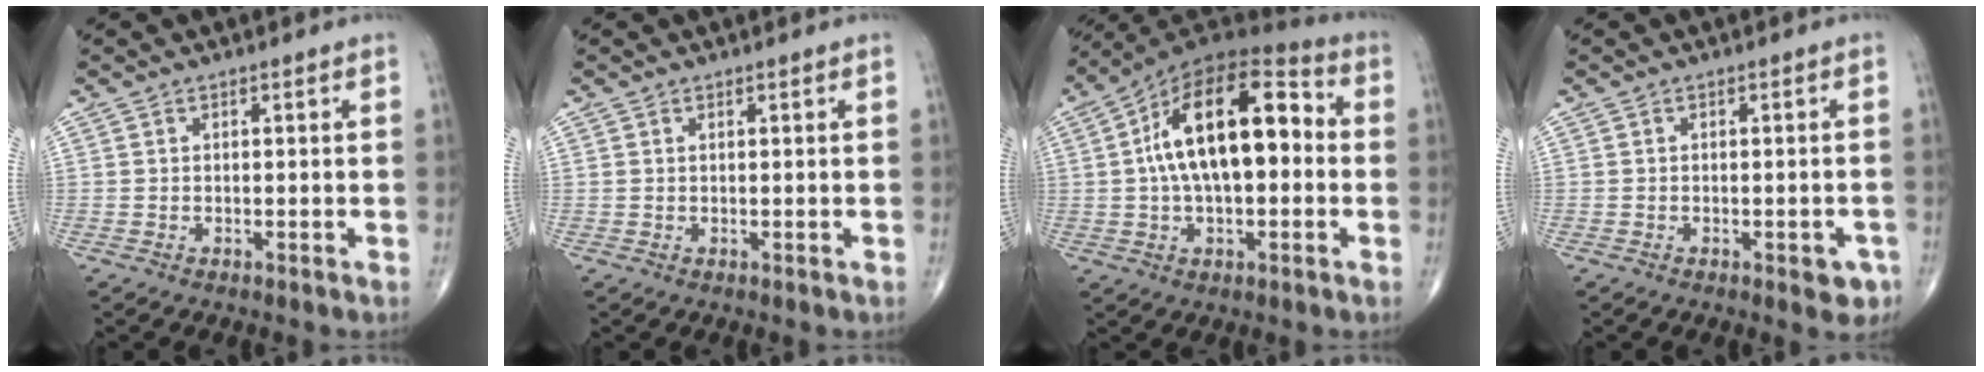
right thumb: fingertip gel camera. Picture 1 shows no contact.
{"total": 0.0}
{"total": 20.0, "force": [1.6, 10.1, 17.2], "torque": [-0.276, 0.039, 0.015]}
{"total": 3.7, "force": [-1.8, 1.7, 2.7], "torque": [-0.012, 0.008, -0.018]}